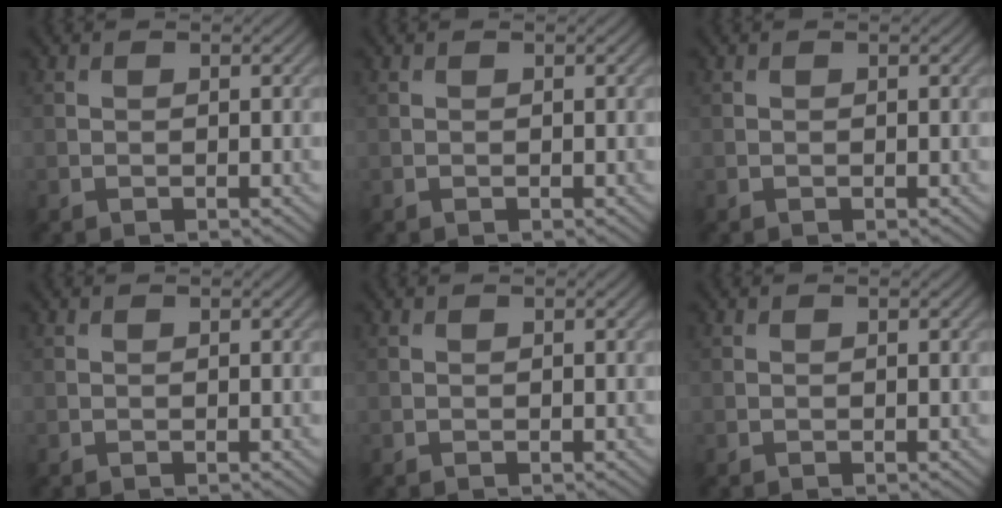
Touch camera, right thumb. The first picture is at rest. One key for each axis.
{"total": 0.0}
{"total": 0.0}
{"total": 0.0}
{"total": 0.0}
{"total": 0.0}